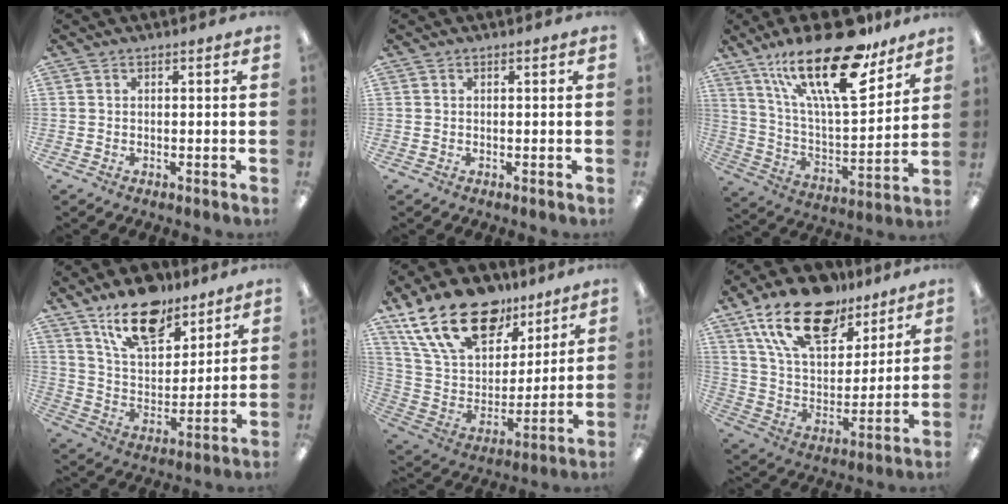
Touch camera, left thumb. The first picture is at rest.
{"total": 0.0}
{"total": 26.1, "force": [16.9, 9.0, 17.7], "torque": [-0.302, -0.098, 0.284]}
{"total": 15.7, "force": [11.6, 7.3, 7.6], "torque": [-0.127, -0.058, 0.207]}
{"total": 22.3, "force": [14.2, 12.5, 11.8], "torque": [-0.222, -0.066, 0.261]}
{"total": 20.5, "force": [13.5, 10.6, 11.3], "torque": [-0.200, -0.065, 0.242]}